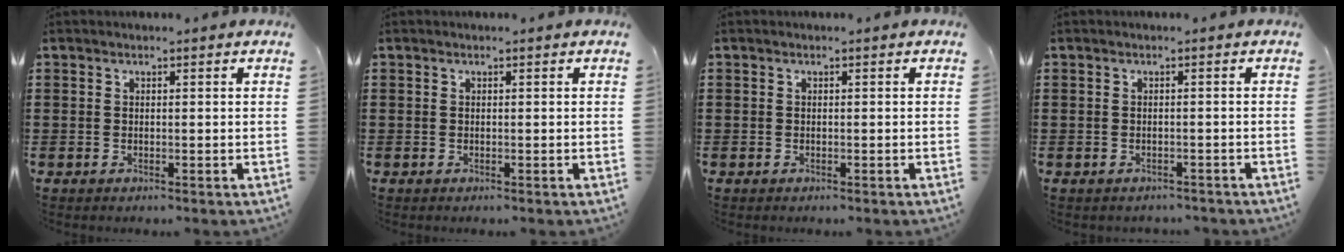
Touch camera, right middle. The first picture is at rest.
{"total": 0.0}
{"total": 0.0}
{"total": 0.7, "force": [-0.7, 0.2, 0.0], "torque": [-0.003, 0.000, -0.015]}